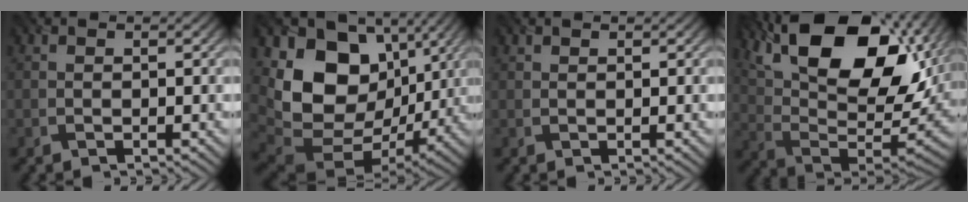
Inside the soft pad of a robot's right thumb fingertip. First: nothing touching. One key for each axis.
{"total": 16.2, "fx": 3.0, "fy": 12.2, "fz": 10.2, "tx": -0.219, "ty": -0.014, "tz": 0.072}
{"total": 0.5, "fx": 0.5, "fy": 0.2, "fz": -0.1, "tx": 0.004, "ty": 0.000, "tz": 0.012}
{"total": 19.5, "fx": 9.5, "fy": 9.5, "fz": 14.2, "tx": -0.258, "ty": 0.026, "tz": 0.156}